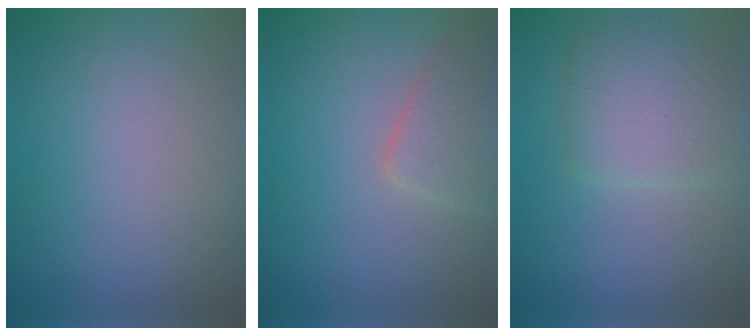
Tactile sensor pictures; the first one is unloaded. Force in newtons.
{"total": 2.5, "press": 2.5, "slide": 0.2}
{"total": 4.9, "press": 4.9, "slide": 0.4}